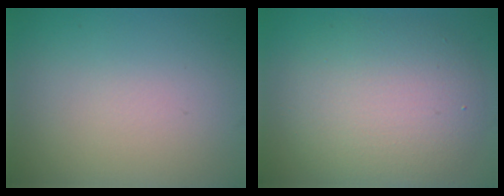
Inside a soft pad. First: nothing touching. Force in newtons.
{"total": 7.3, "press": 7.3, "slide": 0.2}